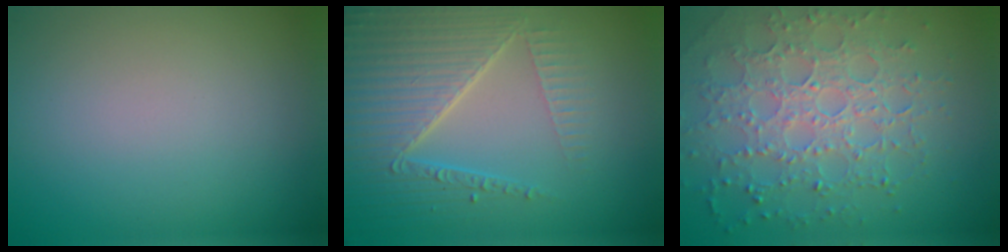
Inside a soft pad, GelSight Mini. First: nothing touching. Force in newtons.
{"total": 6.2, "press": 5.0, "slide": 3.7}
{"total": 7.3, "press": 5.4, "slide": 5.0}